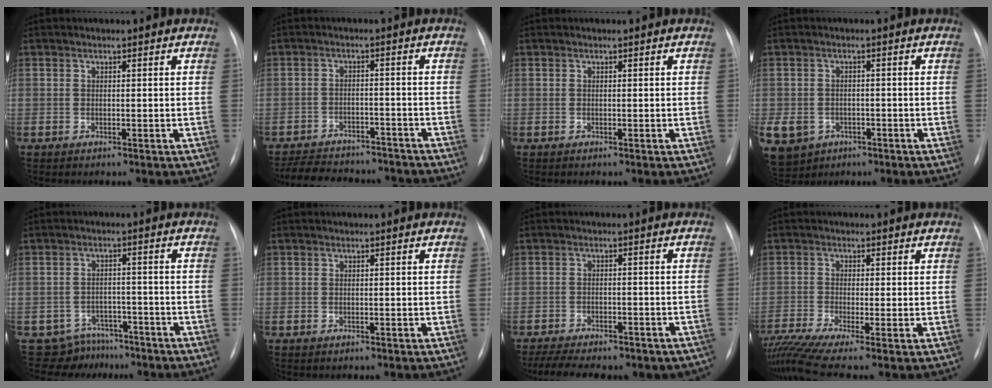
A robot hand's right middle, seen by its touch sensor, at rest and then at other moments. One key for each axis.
{"total": 14.0, "fx": -12.5, "fy": 4.6, "fz": 4.3, "tx": -0.080, "ty": 0.009, "tz": -0.168}
{"total": 0.0}
{"total": 13.8, "fx": -6.0, "fy": 11.3, "fz": 5.2, "tx": -0.160, "ty": 0.002, "tz": -0.079}
{"total": 7.0, "fx": -5.9, "fy": 3.6, "fz": -0.8, "tx": 0.018, "ty": 0.028, "tz": -0.082}
{"total": 0.5, "fx": -0.1, "fy": 0.5, "fz": 0.0, "tx": 0.005, "ty": 0.007, "tz": -0.006}
{"total": 15.9, "fx": -12.5, "fy": 6.0, "fz": 7.9, "tx": -0.161, "ty": -0.007, "tz": -0.161}
{"total": 9.1, "fx": -6.6, "fy": 0.2, "fz": 6.3, "tx": -0.127, "ty": -0.011, "tz": -0.117}